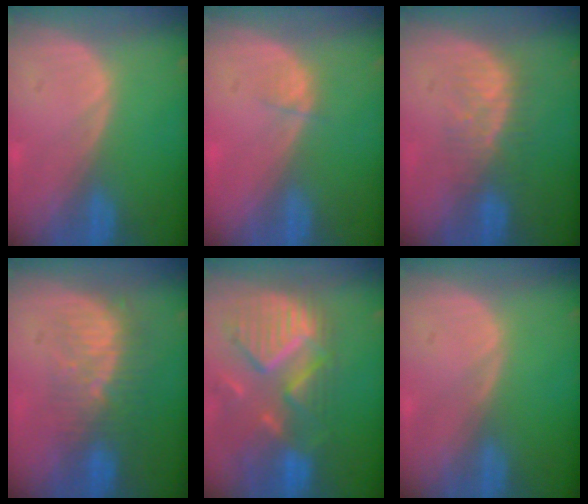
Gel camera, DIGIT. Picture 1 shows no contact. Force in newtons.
{"total": 1.1, "press": 1.0, "slide": 0.4}
{"total": 5.4, "press": 5.1, "slide": 1.6}
{"total": 8.5, "press": 7.6, "slide": 3.9}
{"total": 11.7, "press": 10.3, "slide": 5.6}
{"total": 0.0}